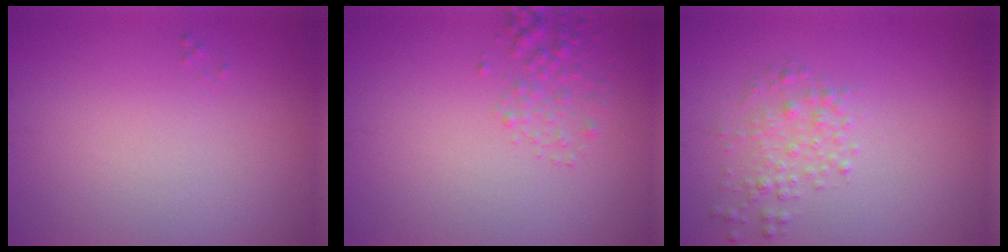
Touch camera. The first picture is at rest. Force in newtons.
{"total": 1.8, "press": 1.8, "slide": 0.1}
{"total": 1.9, "press": 1.9, "slide": 0.0}